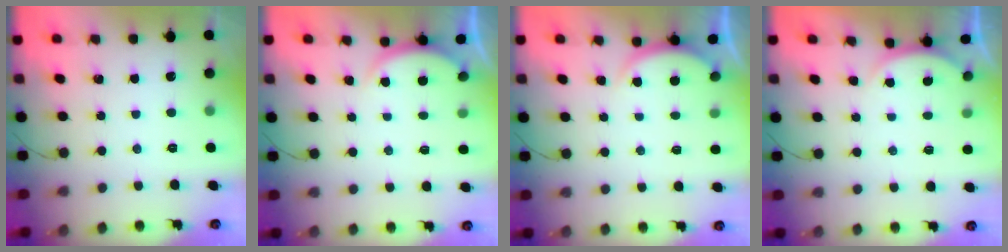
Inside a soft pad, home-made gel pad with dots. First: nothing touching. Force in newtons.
{"total": 1.9, "press": 1.9, "slide": 0.5}
{"total": 1.9, "press": 1.9, "slide": 0.5}
{"total": 2.4, "press": 2.4, "slide": 0.6}